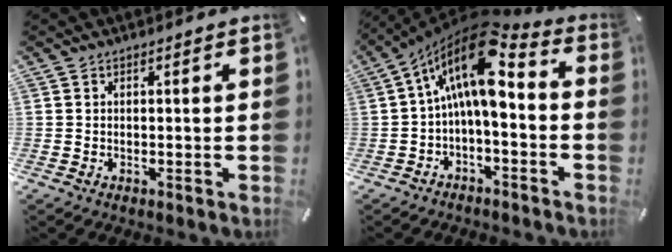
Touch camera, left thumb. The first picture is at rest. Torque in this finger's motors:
{"motor_torque": [1.53, 3.33, 2.67, -0.11, 0.42]}